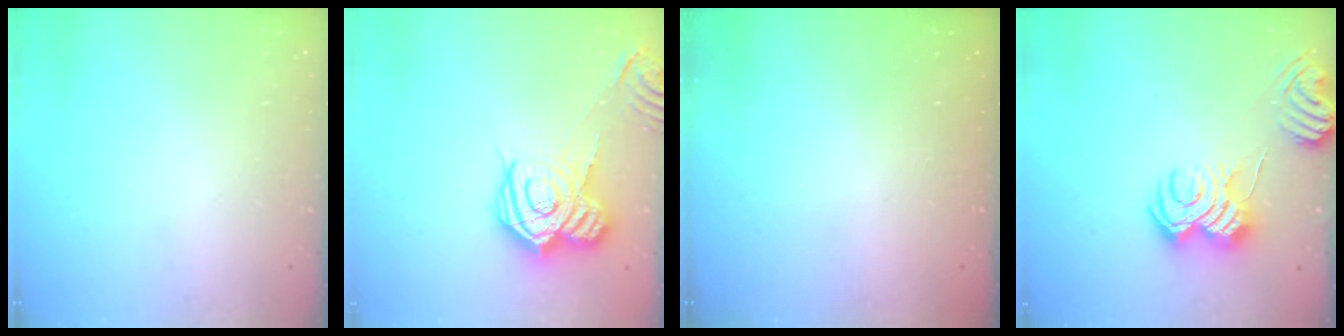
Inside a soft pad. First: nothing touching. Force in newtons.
{"total": 17.5, "press": 17.5, "slide": 1.3}
{"total": 2.5, "press": 2.4, "slide": 0.8}
{"total": 8.5, "press": 8.5, "slide": 0.6}